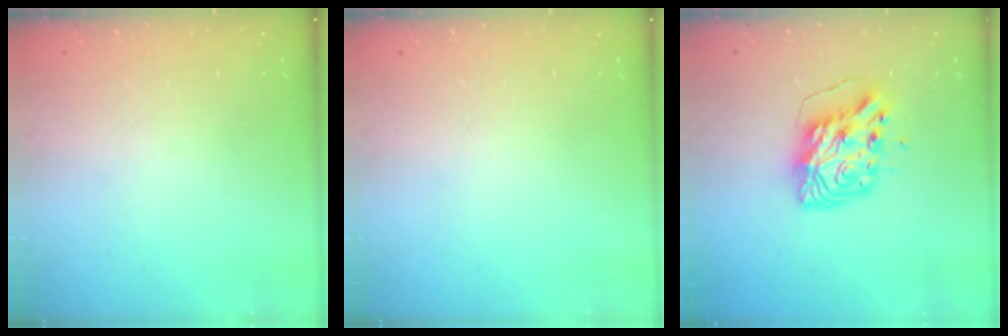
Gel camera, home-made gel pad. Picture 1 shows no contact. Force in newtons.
{"total": 0.0}
{"total": 11.0, "press": 10.9, "slide": 1.6}